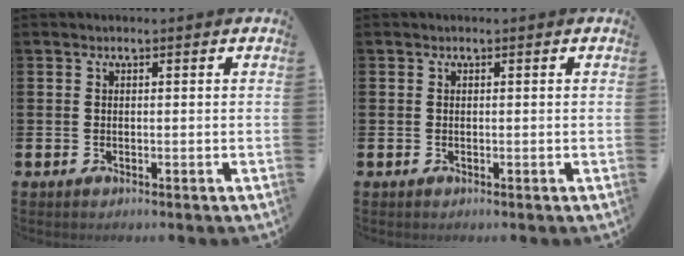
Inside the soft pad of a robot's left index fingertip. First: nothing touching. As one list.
[{"total": 0.0}]